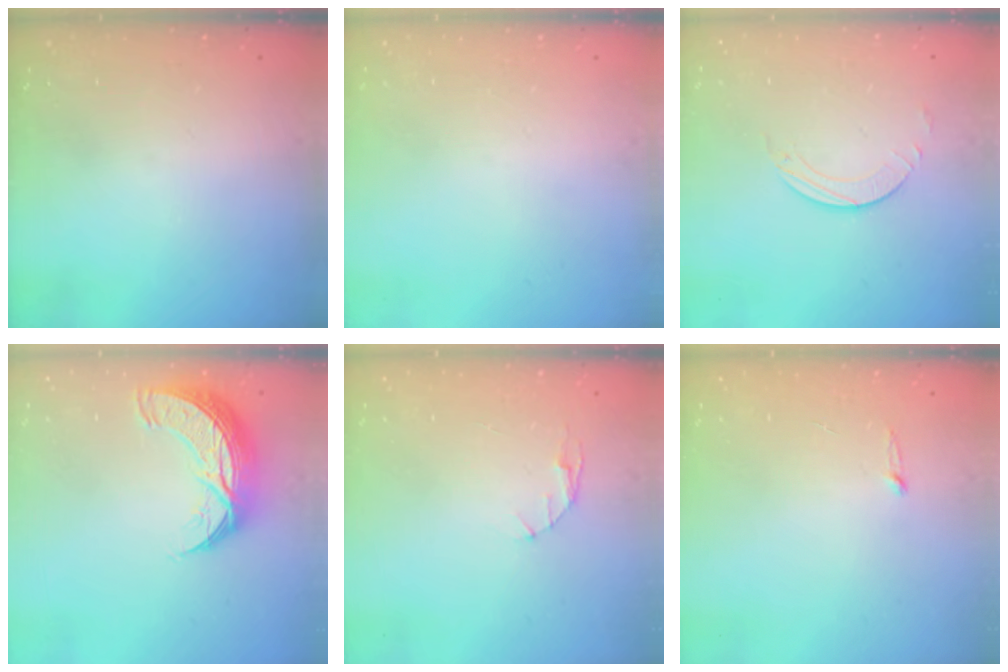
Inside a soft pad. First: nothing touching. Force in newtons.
{"total": 0.0}
{"total": 1.7, "press": 1.7, "slide": 0.2}
{"total": 10.6, "press": 10.6, "slide": 0.8}
{"total": 2.9, "press": 2.9, "slide": 0.4}
{"total": 2.5, "press": 2.5, "slide": 0.2}